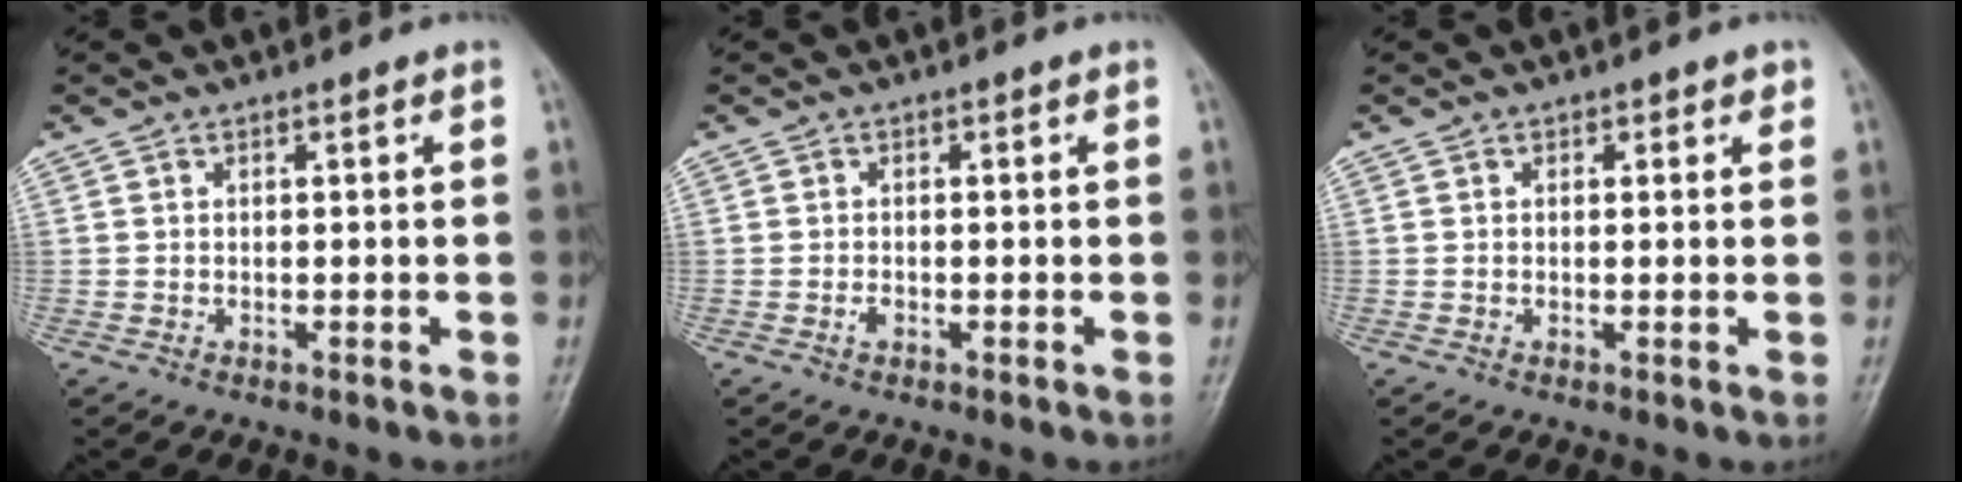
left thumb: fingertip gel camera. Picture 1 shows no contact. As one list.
[{"total": 0.8, "force": [-0.4, 0.4, 0.4], "torque": [-0.009, 0.001, -0.009]}, {"total": 1.1, "force": [0.6, 0.7, 0.5], "torque": [0.008, -0.002, 0.003]}]